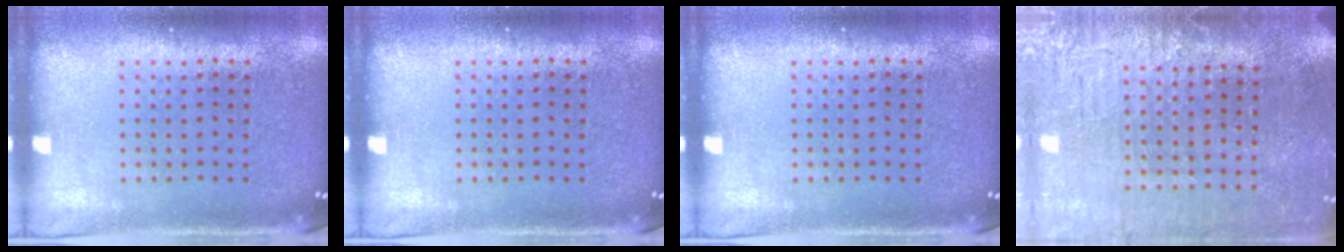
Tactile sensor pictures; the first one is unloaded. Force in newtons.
{"total": 0.0}
{"total": 0.0}
{"total": 3.8, "press": 3.5, "slide": 1.6}